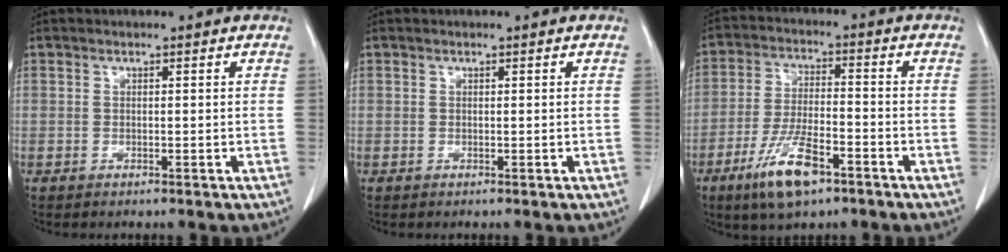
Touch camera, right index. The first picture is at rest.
{"total": 0.0}
{"total": 10.2, "force": [-5.9, 2.7, 7.9], "torque": [-0.157, -0.014, -0.104]}